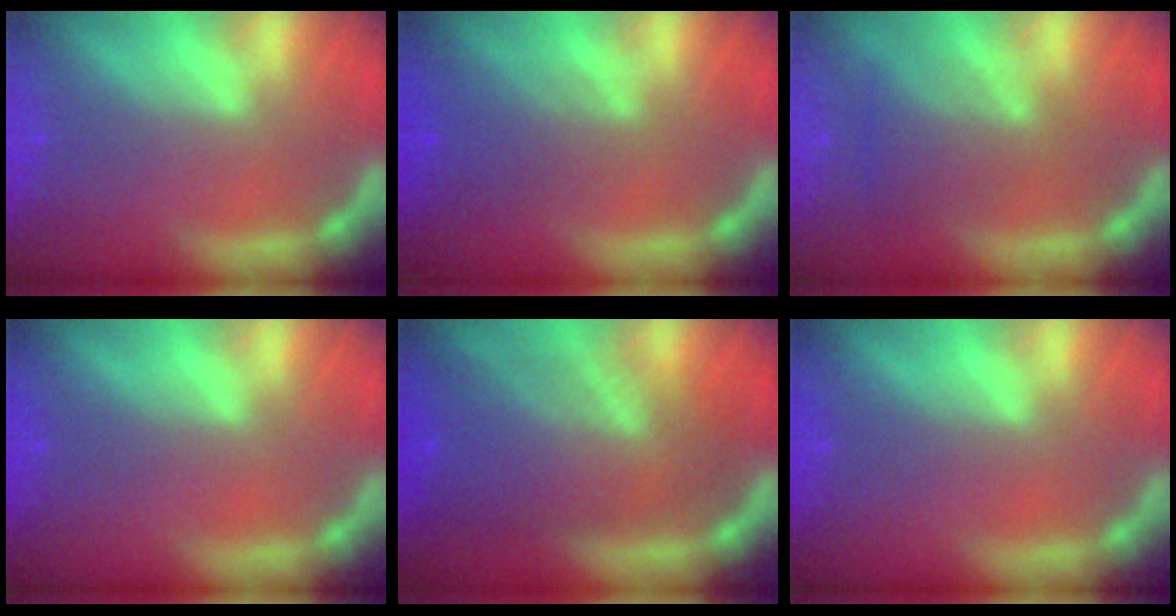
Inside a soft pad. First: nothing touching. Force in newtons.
{"total": 3.6}
{"total": 4.0}
{"total": 0.0}
{"total": 9.1}
{"total": 0.0}